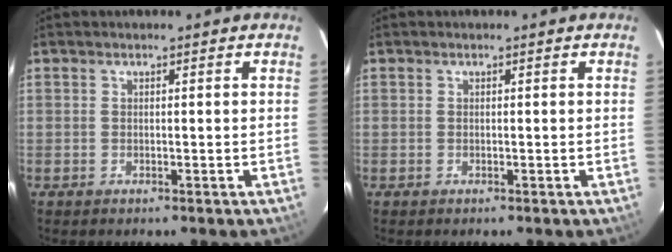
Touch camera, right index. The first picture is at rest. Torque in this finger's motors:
{"motor_torque": [0.00, 0.00, 0.00, 0.00]}